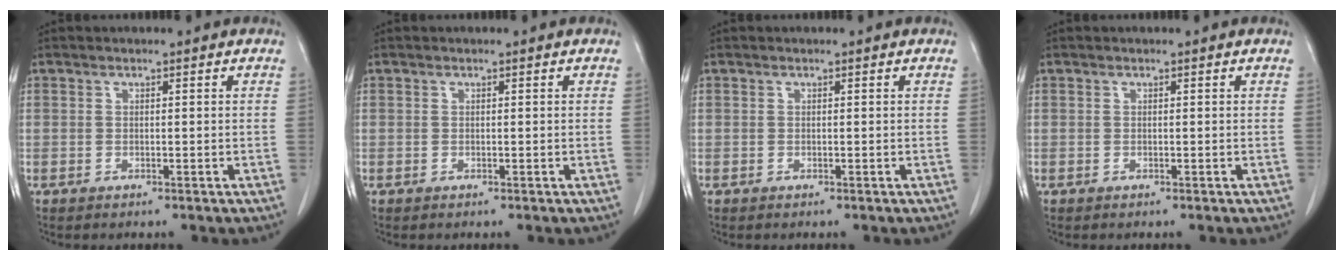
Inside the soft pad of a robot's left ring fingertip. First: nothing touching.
{"total": 0.0}
{"total": 0.0}
{"total": 0.0}